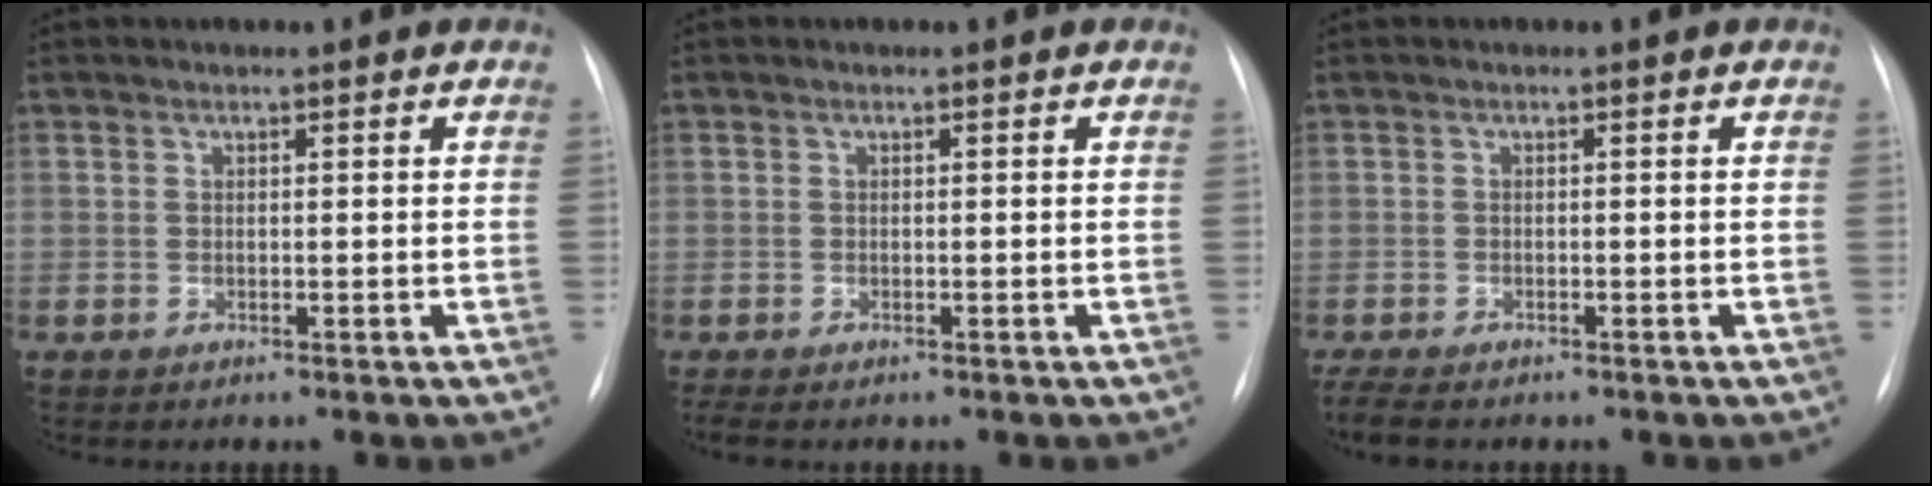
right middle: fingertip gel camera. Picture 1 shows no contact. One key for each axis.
{"total": 2.0, "fx": -1.6, "fy": 0.7, "fz": 1.1, "tx": -0.016, "ty": -0.005, "tz": -0.019}
{"total": 4.3, "fx": -3.5, "fy": 1.3, "fz": 2.2, "tx": -0.048, "ty": -0.012, "tz": -0.055}